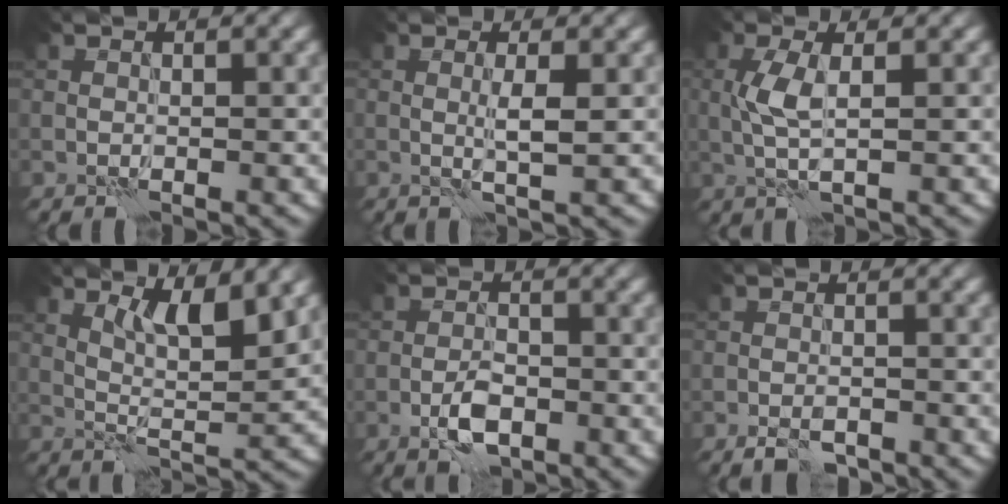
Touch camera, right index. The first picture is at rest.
{"total": 1.7, "force": [0.2, 0.2, 1.7], "torque": [-0.033, 0.005, 0.001]}
{"total": 2.7, "force": [0.2, 0.7, 2.6], "torque": [-0.065, 0.004, 0.005]}
{"total": 4.5, "force": [2.3, 1.0, 3.7], "torque": [-0.068, -0.008, 0.046]}
{"total": 3.1, "force": [-1.5, 1.3, 2.4], "torque": [-0.042, 0.002, -0.031]}
{"total": 2.0, "force": [-1.5, 0.8, 1.0], "torque": [-0.016, 0.000, -0.028]}